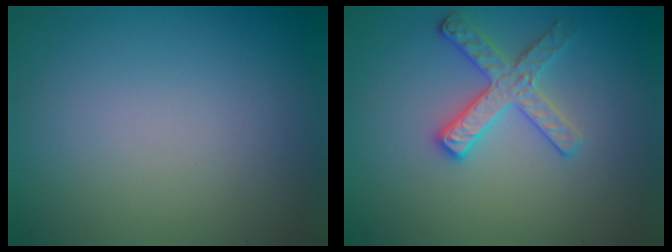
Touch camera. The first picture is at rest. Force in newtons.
{"total": 2.9, "press": 2.8, "slide": 0.6}